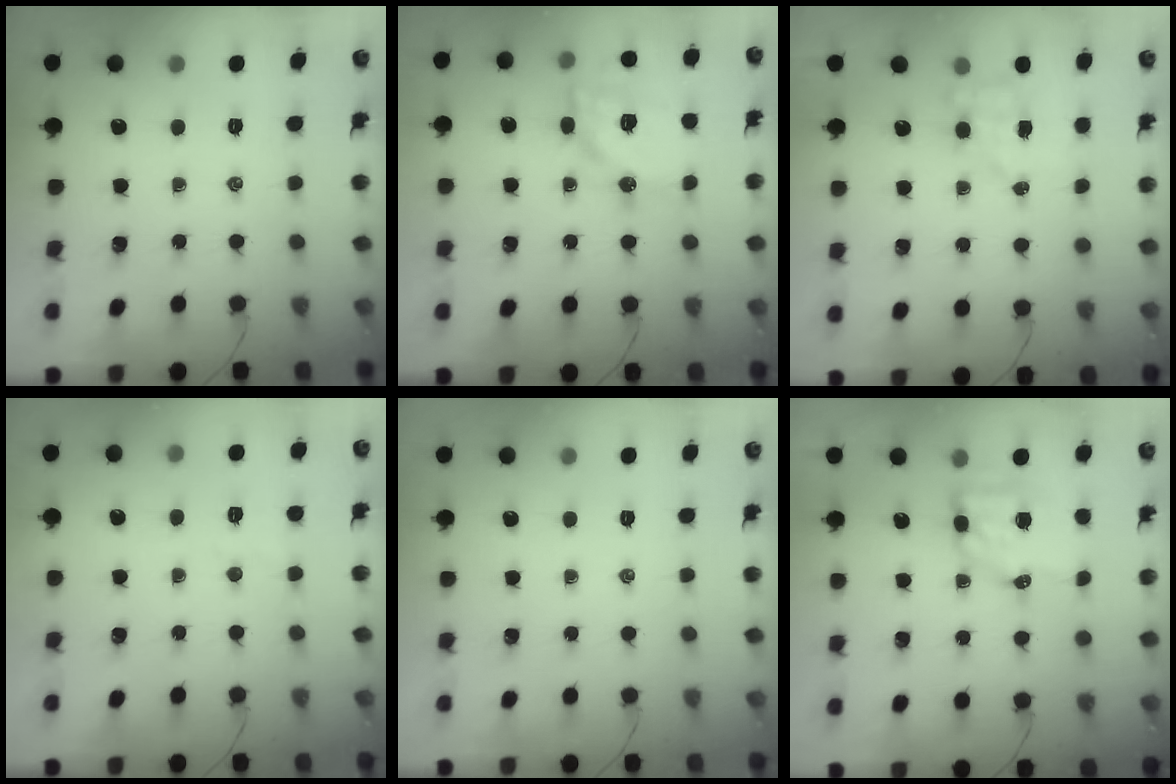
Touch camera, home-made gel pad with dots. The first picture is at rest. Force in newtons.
{"total": 16.6, "press": 16.4, "slide": 2.7}
{"total": 4.0, "press": 4.0, "slide": 0.6}
{"total": 3.9, "press": 3.8, "slide": 1.0}
{"total": 0.0}
{"total": 7.0, "press": 7.0, "slide": 0.8}